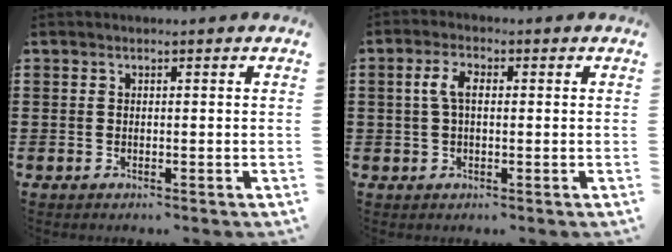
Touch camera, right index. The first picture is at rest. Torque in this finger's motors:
{"motor_torque": [0.53, -0.41, 0.36, 0.10]}